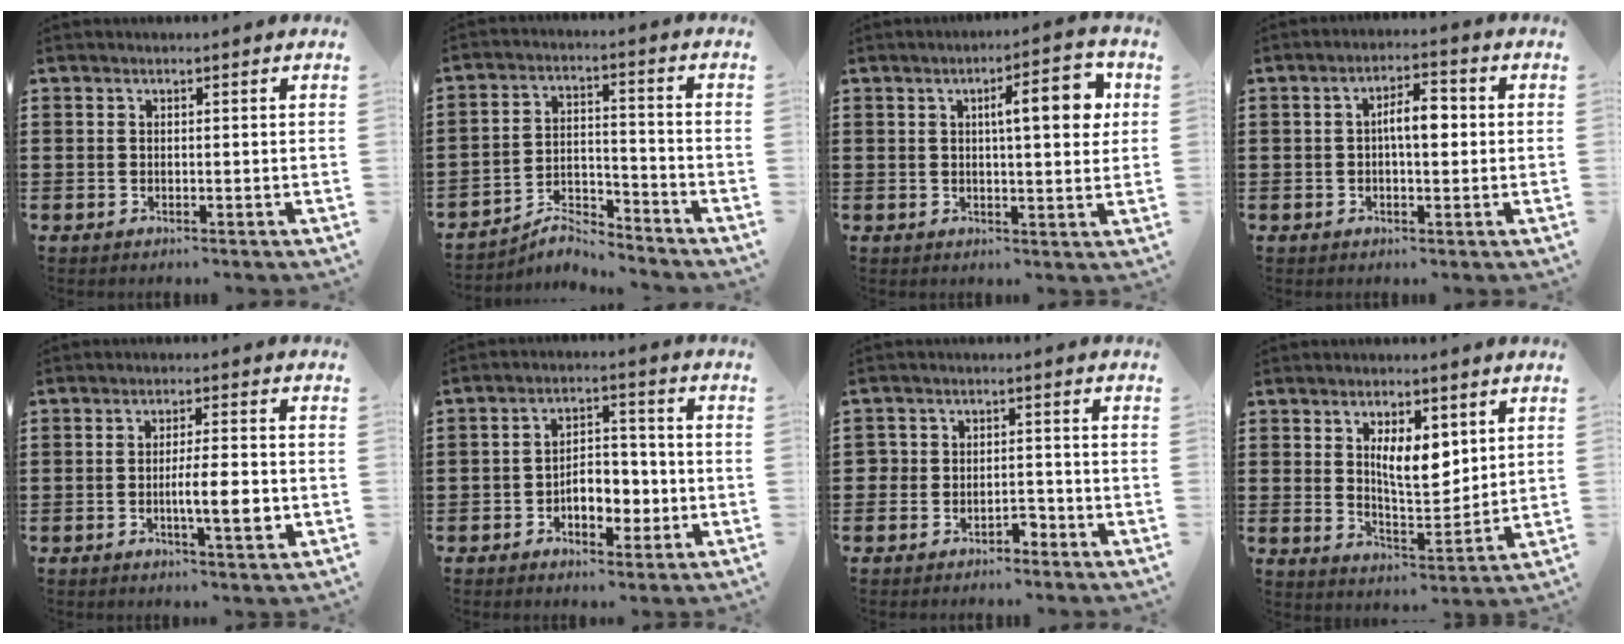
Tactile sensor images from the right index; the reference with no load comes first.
{"total": 5.3, "force": [-5.1, 0.9, 1.3], "torque": [-0.031, 0.007, -0.102]}
{"total": 7.7, "force": [2.1, 1.9, 7.2], "torque": [-0.109, -0.003, 0.024]}
{"total": 4.9, "force": [0.0, 1.8, 4.6], "torque": [-0.077, 0.007, -0.005]}
{"total": 6.3, "force": [-1.4, 1.1, 6.0], "torque": [-0.100, -0.002, -0.023]}
{"total": 6.3, "force": [-2.2, 3.8, 4.5], "torque": [-0.064, 0.007, -0.045]}
{"total": 2.8, "force": [-2.0, 1.7, 0.6], "torque": [-0.020, 0.008, -0.044]}
{"total": 7.6, "force": [2.8, 3.0, 6.3], "torque": [-0.107, -0.004, 0.043]}